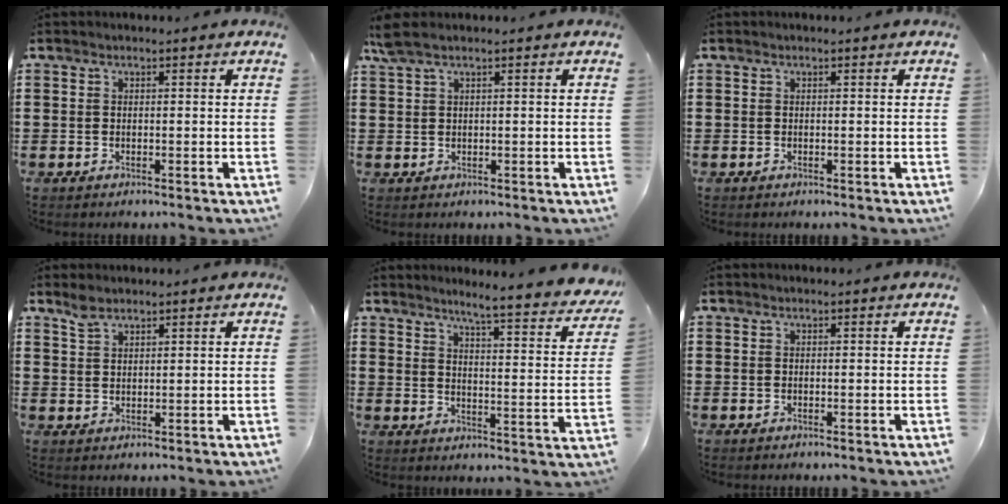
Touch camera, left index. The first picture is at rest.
{"total": 2.2, "force": [1.2, 0.3, 1.8], "torque": [-0.038, 0.000, 0.022]}
{"total": 0.0}
{"total": 2.4, "force": [2.0, 1.0, 0.9], "torque": [-0.023, 0.001, 0.038]}
{"total": 4.8, "force": [4.1, -1.1, 2.3], "torque": [-0.049, -0.048, 0.057]}
{"total": 0.0}